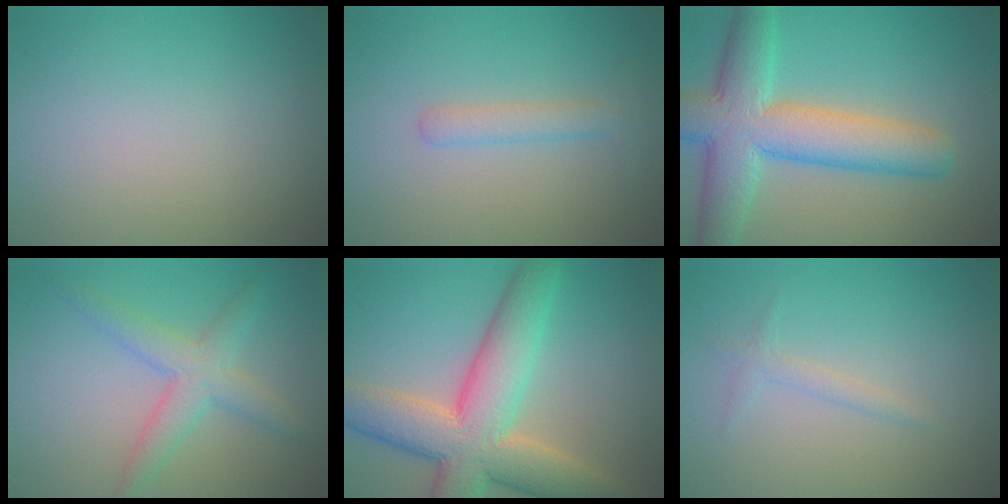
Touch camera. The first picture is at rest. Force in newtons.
{"total": 1.7, "press": 1.7, "slide": 0.1}
{"total": 8.4, "press": 8.4, "slide": 0.3}
{"total": 3.5, "press": 3.5, "slide": 0.1}
{"total": 10.0, "press": 9.9, "slide": 0.8}
{"total": 1.1, "press": 1.1, "slide": 0.1}